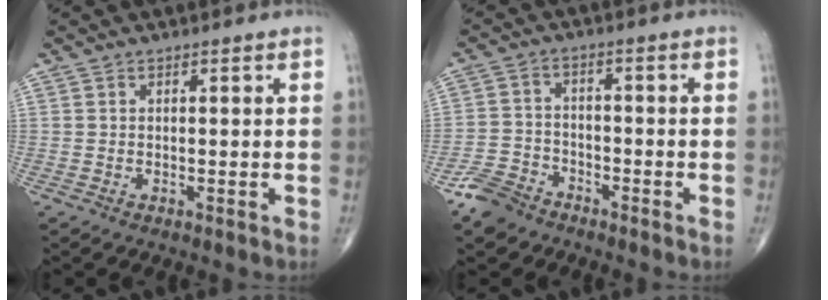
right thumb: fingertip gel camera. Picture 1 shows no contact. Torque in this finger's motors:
{"motor_torque": [1.27, -0.17, 0.04, -1.09, 0.05]}